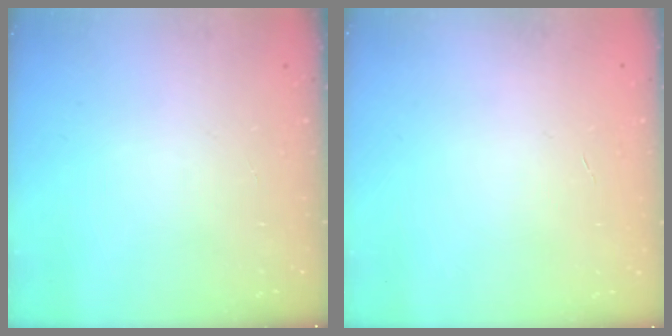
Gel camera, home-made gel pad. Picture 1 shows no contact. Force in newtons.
{"total": 0.0}